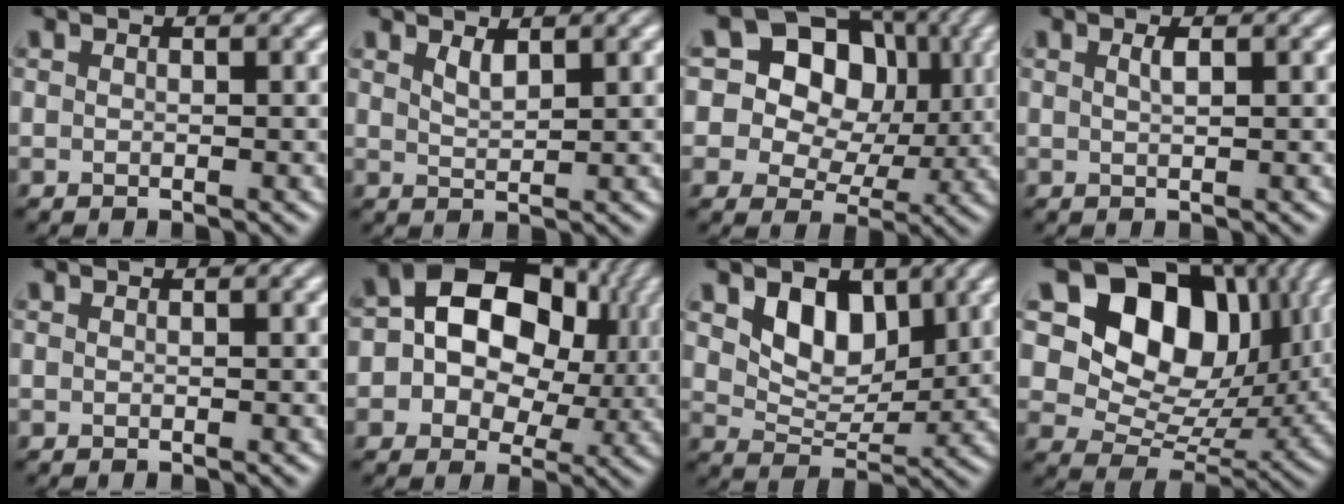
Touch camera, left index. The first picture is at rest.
{"total": 1.5, "force": [1.1, 0.4, 0.9], "torque": [-0.019, -0.003, 0.024]}
{"total": 14.9, "force": [5.3, 11.9, 7.3], "torque": [-0.140, 0.048, 0.082]}
{"total": 1.1, "force": [0.5, 0.3, 0.9], "torque": [-0.014, 0.004, 0.006]}
{"total": 0.0}
{"total": 13.4, "force": [2.7, 9.8, 8.7], "torque": [-0.131, 0.030, 0.032]}
{"total": 5.1, "force": [2.4, 3.4, 2.9], "torque": [-0.061, -0.013, 0.038]}
{"total": 14.6, "force": [5.4, 10.1, 9.0], "torque": [-0.148, 0.013, 0.095]}